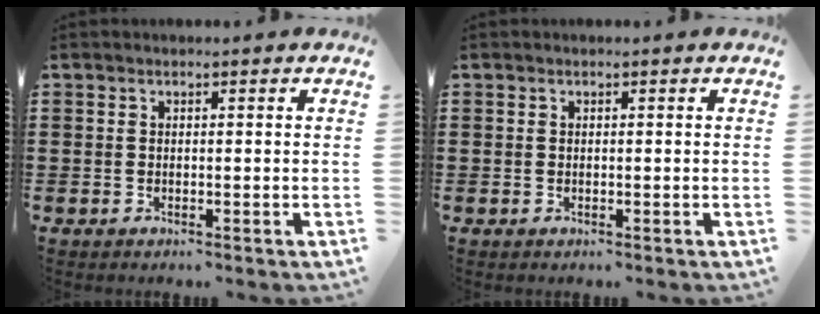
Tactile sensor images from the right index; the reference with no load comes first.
{"total": 0.0}